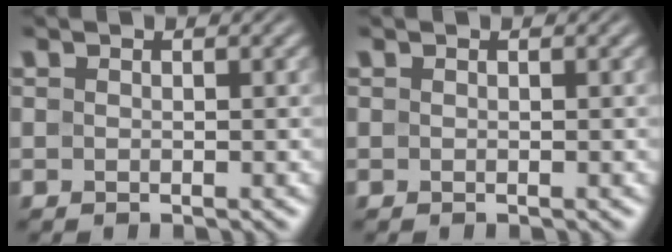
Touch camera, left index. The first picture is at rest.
{"total": 0.0}